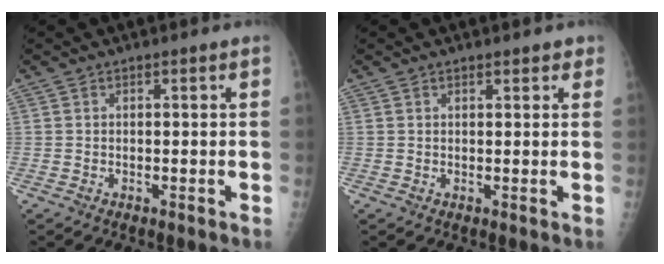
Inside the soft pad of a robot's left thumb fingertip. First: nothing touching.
{"total": 1.9, "force": [1.5, 0.9, 0.9], "torque": [0.003, -0.003, 0.013]}